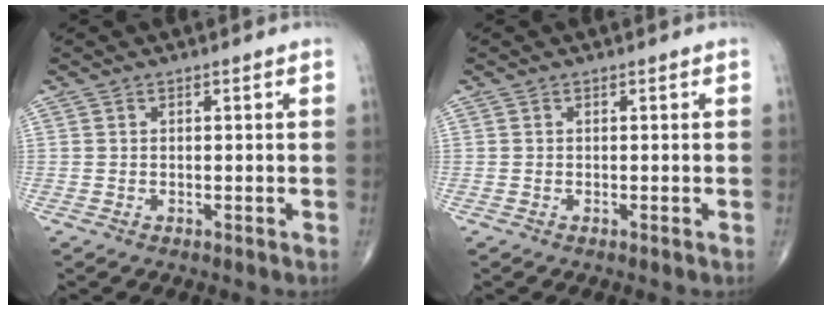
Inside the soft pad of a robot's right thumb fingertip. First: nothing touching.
{"total": 0.0}